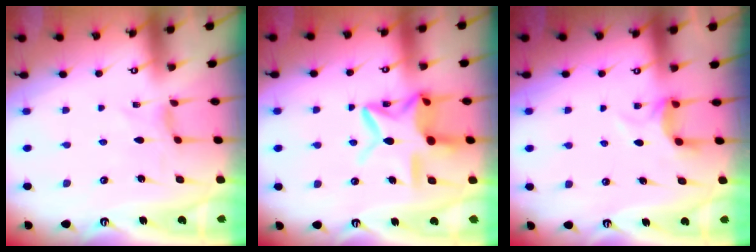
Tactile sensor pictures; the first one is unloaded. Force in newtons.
{"total": 14.7, "press": 14.7, "slide": 1.2}
{"total": 5.3, "press": 5.2, "slide": 1.0}